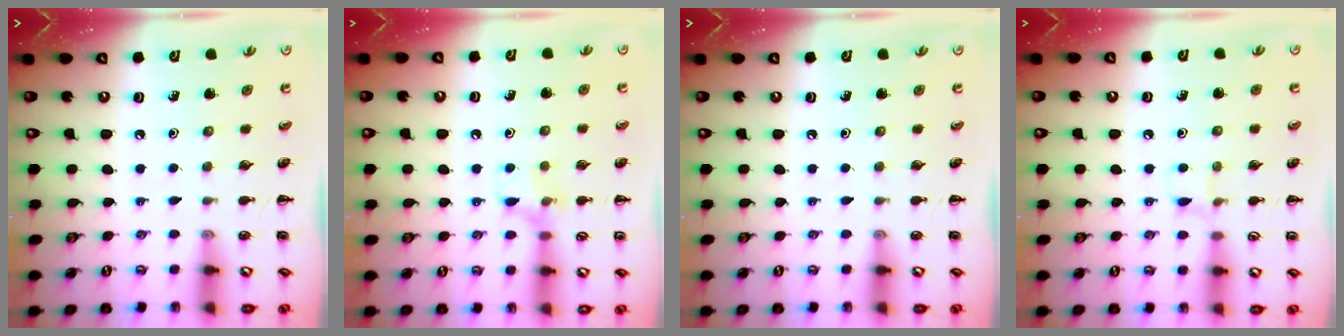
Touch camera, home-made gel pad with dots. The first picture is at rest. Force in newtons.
{"total": 7.7, "press": 7.6, "slide": 1.6}
{"total": 0.0}
{"total": 4.5, "press": 4.2, "slide": 1.5}